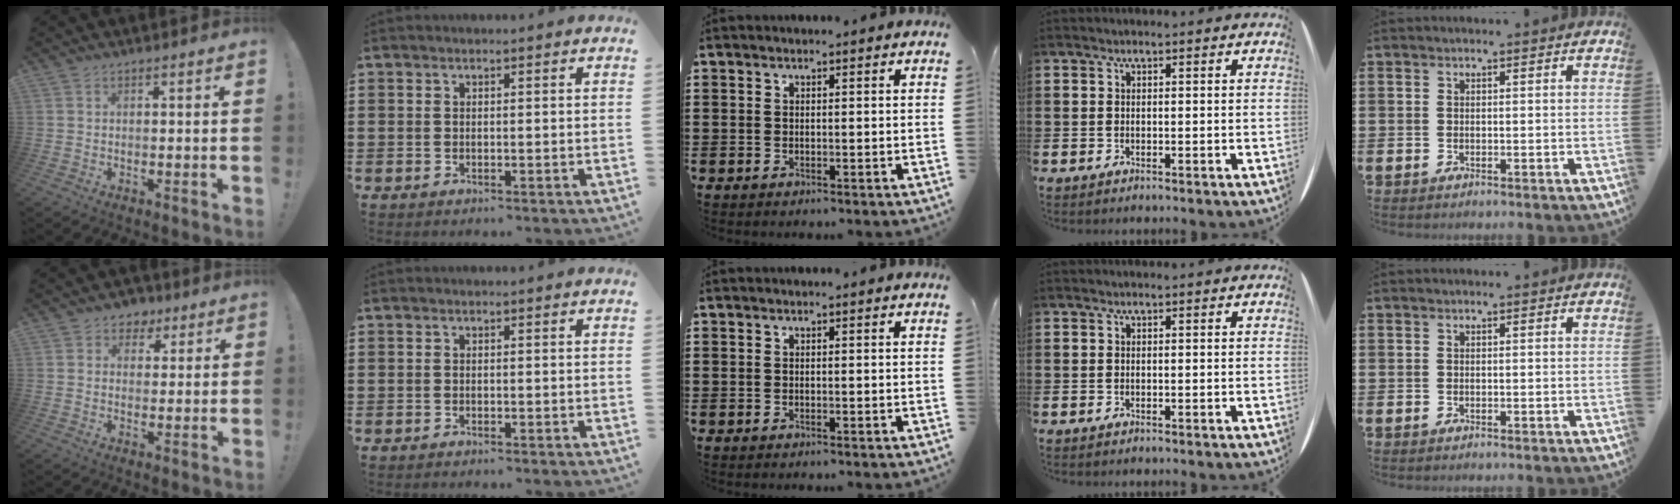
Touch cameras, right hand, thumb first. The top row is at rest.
{"thumb": {"total": 5.2, "force": [2.5, 4.3, 1.2], "torque": [-0.006, -0.016, 0.047]}, "index": {"total": 0.5, "force": [-0.5, -0.1, 0.1], "torque": [-0.003, -0.004, -0.010]}}